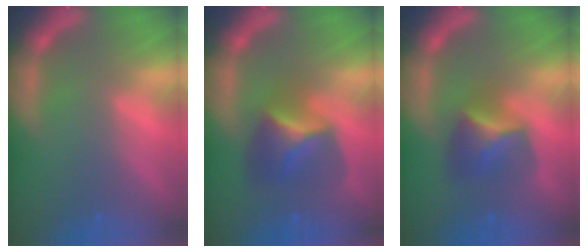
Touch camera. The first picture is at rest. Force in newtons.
{"total": 5.4}
{"total": 4.4}